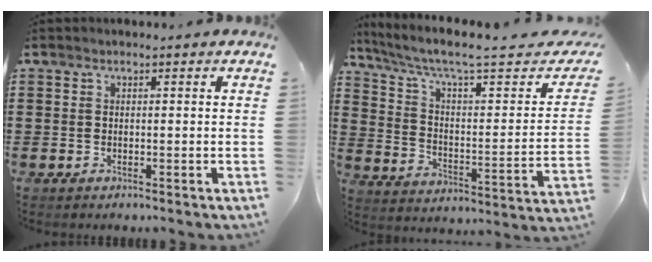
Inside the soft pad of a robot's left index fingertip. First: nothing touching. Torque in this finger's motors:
{"motor_torque": [2.14, 0.00, 0.20, 0.15]}